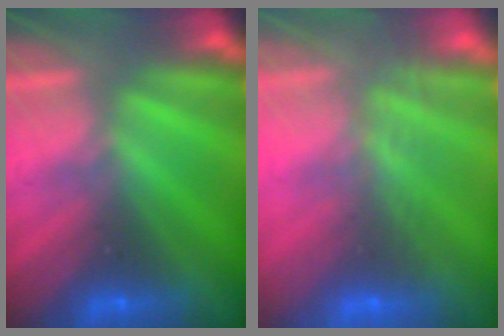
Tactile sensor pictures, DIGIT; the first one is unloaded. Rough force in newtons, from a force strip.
{"total": 8.2}